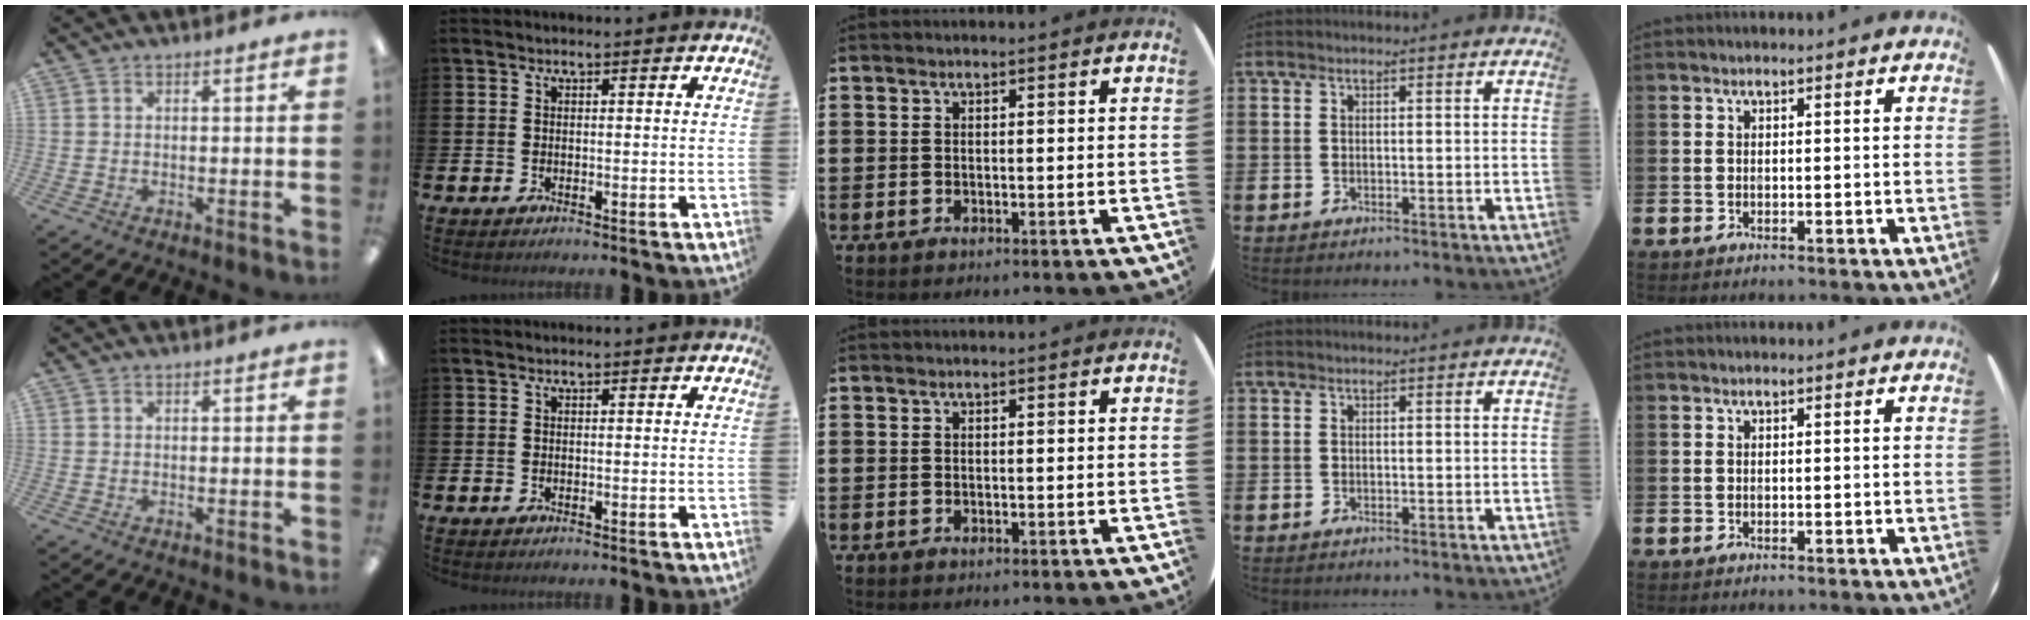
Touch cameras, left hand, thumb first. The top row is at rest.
{}